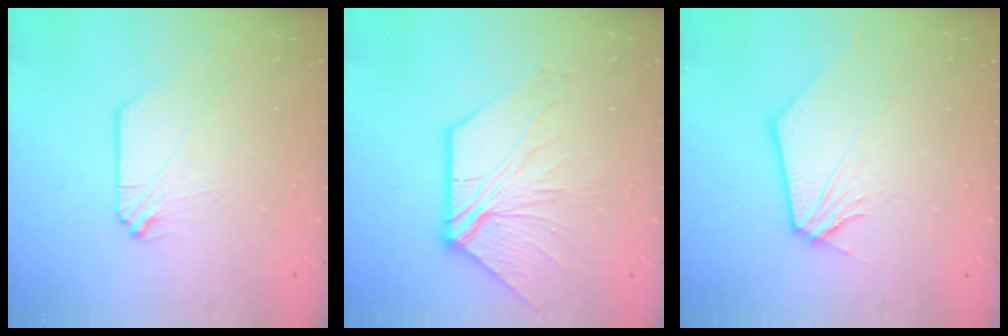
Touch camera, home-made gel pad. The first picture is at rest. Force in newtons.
{"total": 9.7, "press": 9.7, "slide": 0.4}
{"total": 1.2, "press": 1.2, "slide": 0.3}